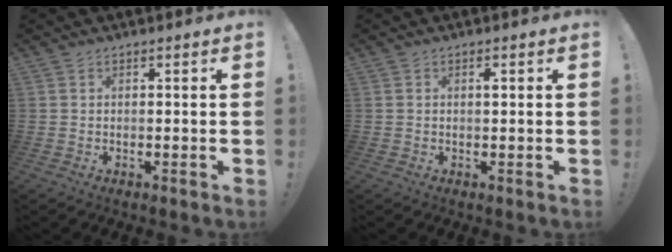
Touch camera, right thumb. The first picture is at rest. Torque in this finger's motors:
{"motor_torque": [-0.04, -0.15, 0.43, -0.10, -0.04]}